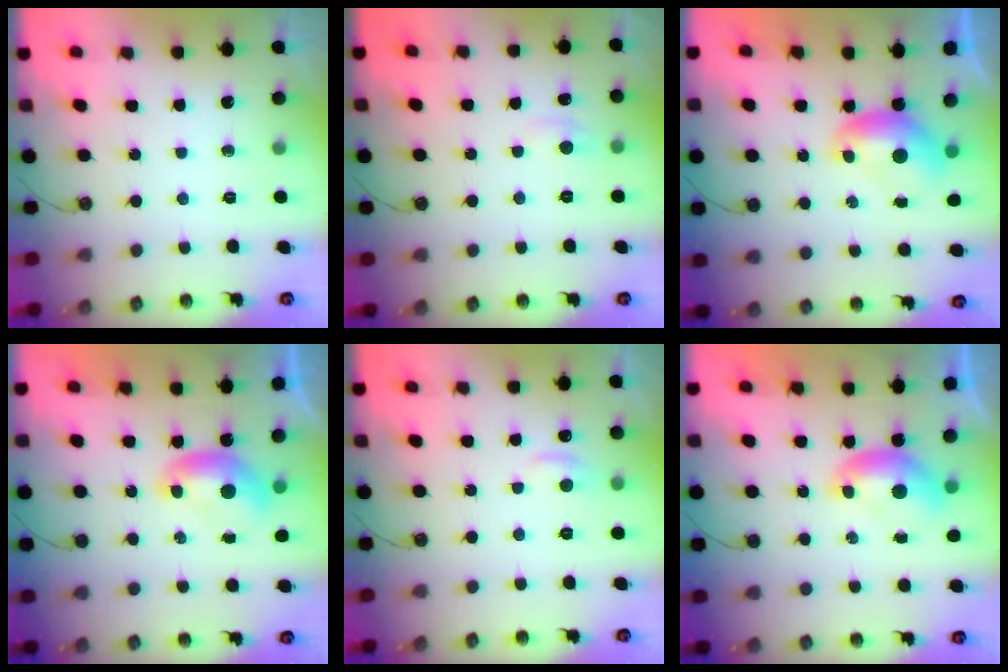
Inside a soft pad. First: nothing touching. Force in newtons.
{"total": 1.2, "press": 1.0, "slide": 0.6}
{"total": 0.9, "press": 0.6, "slide": 0.6}
{"total": 0.0}
{"total": 0.8, "press": 0.1, "slide": 0.8}
{"total": 0.0}